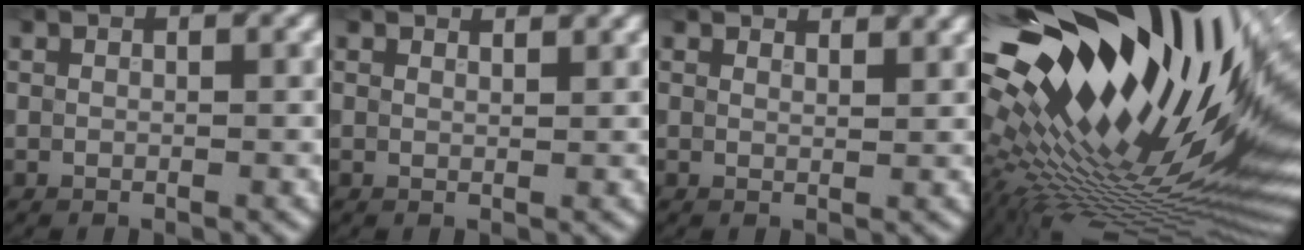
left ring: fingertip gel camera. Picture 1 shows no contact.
{"total": 2.1, "force": [2.0, 0.3, 0.5], "torque": [-0.011, 0.003, 0.019]}
{"total": 3.1, "force": [2.8, 0.7, 1.0], "torque": [-0.007, 0.008, 0.029]}
{"total": 20.9, "force": [6.7, 8.0, 18.1], "torque": [-0.313, -0.005, 0.124]}